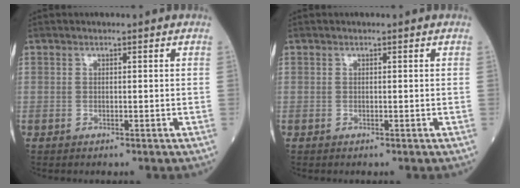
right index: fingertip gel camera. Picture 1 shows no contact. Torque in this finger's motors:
{"motor_torque": [0.03, -0.02, 0.00, -0.01]}